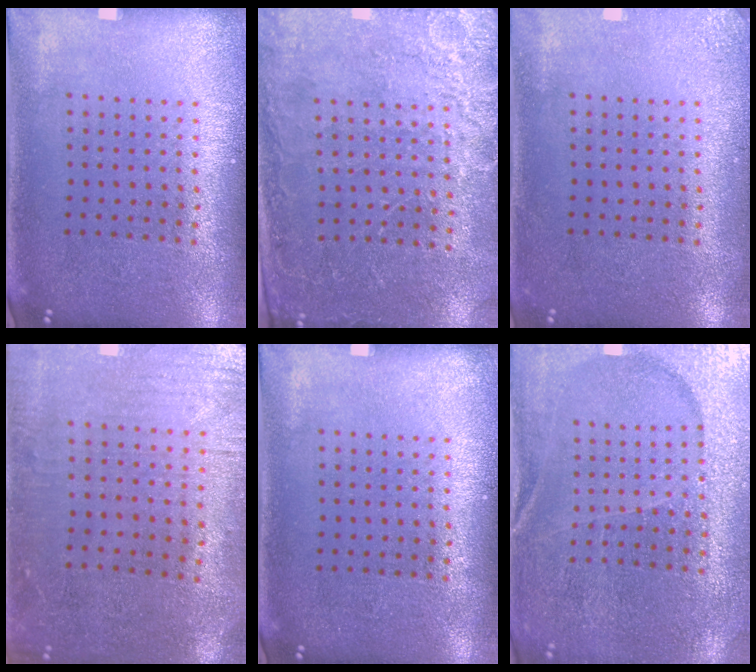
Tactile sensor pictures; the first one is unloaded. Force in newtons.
{"total": 2.6, "press": 2.6, "slide": 0.3}
{"total": 1.7, "press": 1.7, "slide": 0.2}
{"total": 0.6, "press": 0.4, "slide": 0.4}
{"total": 0.0}
{"total": 3.3, "press": 3.3, "slide": 0.4}